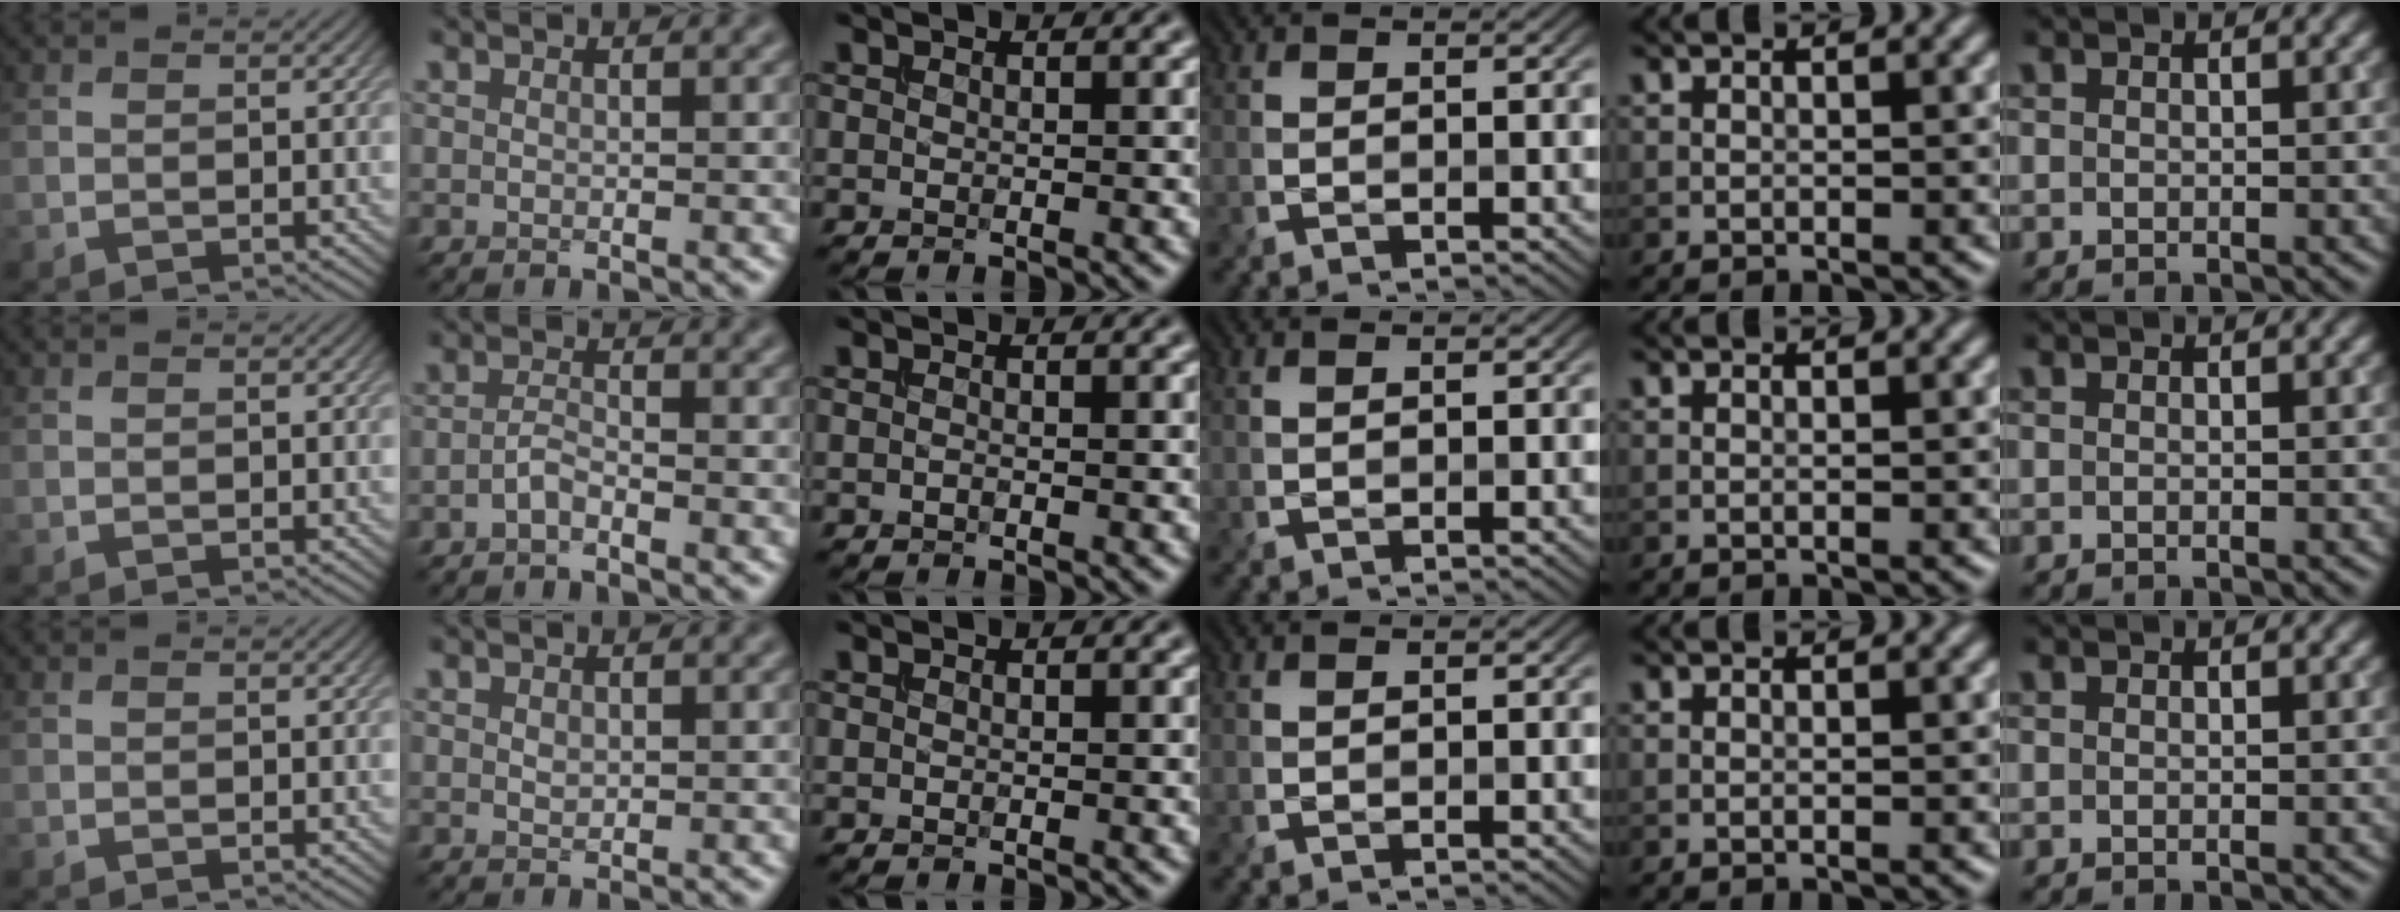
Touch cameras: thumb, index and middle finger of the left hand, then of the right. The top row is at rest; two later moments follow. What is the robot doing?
{"motion": "insert", "object": "drawer"}